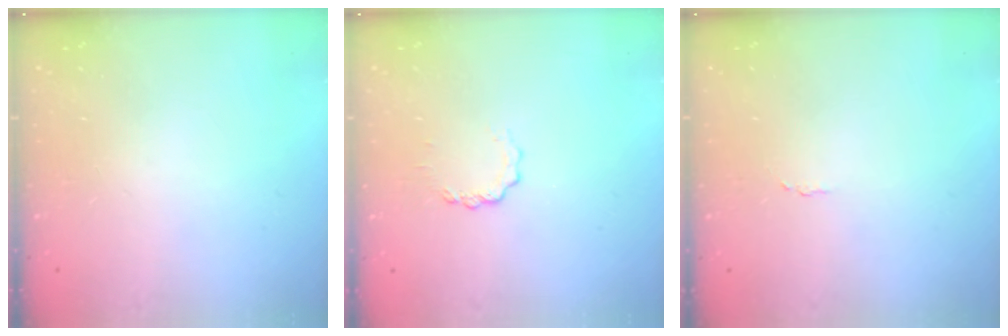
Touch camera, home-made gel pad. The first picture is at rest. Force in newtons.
{"total": 2.8, "press": 2.8, "slide": 0.3}
{"total": 1.7, "press": 1.7, "slide": 0.1}